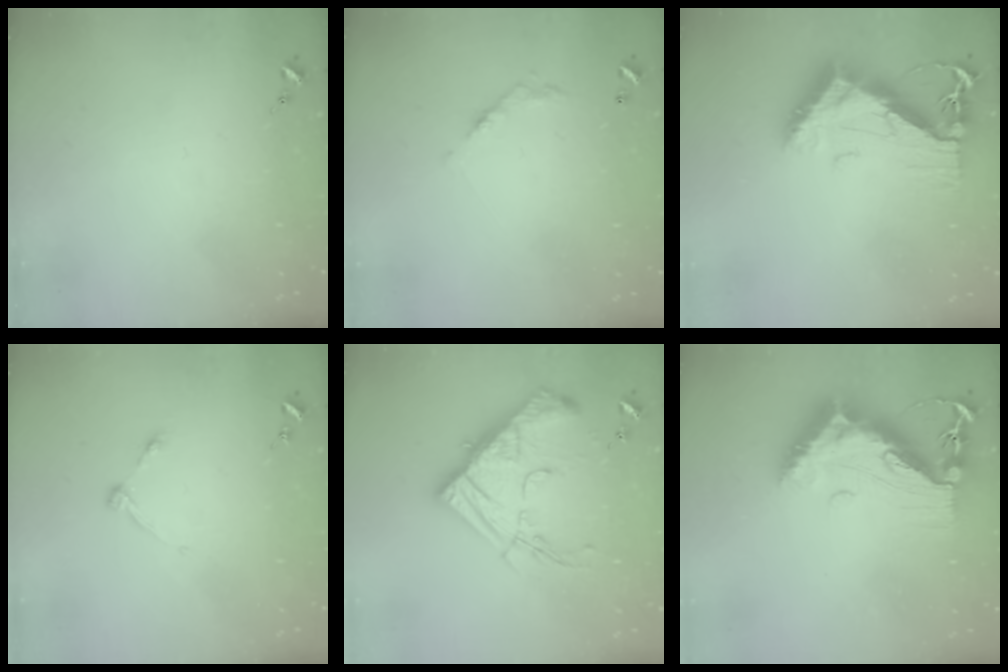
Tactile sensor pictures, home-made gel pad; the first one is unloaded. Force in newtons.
{"total": 6.0, "press": 6.0, "slide": 0.3}
{"total": 12.5, "press": 12.4, "slide": 1.1}
{"total": 4.5, "press": 4.4, "slide": 0.6}
{"total": 19.9, "press": 19.8, "slide": 2.0}
{"total": 19.1, "press": 19.1, "slide": 1.6}